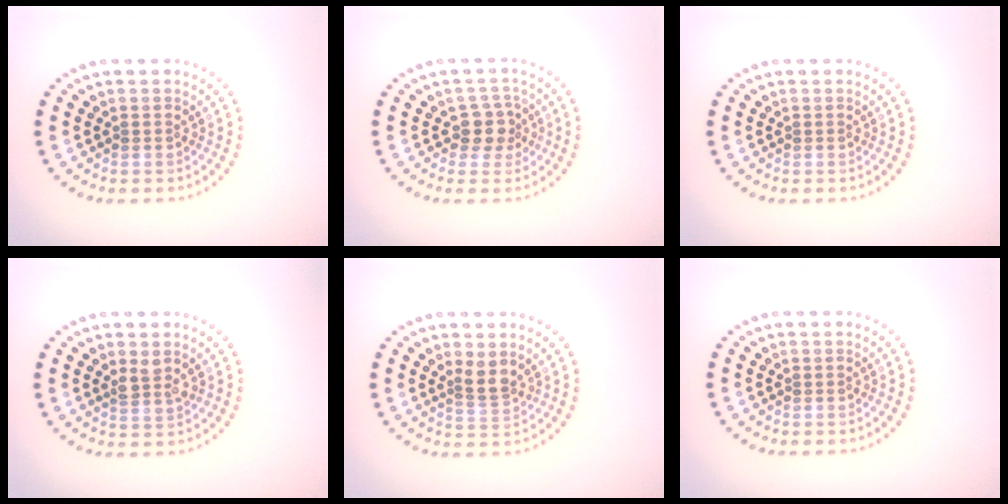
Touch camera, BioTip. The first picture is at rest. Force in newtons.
{"total": 2.5, "press": 2.1, "slide": 1.3}
{"total": 0.0}
{"total": 1.7, "press": 1.6, "slide": 0.6}
{"total": 2.1, "press": 1.7, "slide": 1.3}
{"total": 0.0}